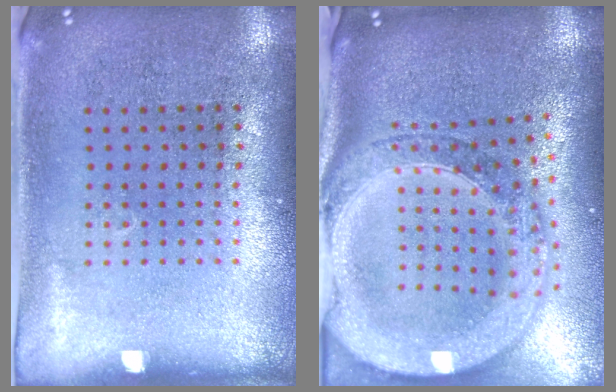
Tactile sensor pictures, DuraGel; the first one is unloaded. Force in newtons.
{"total": 4.0, "press": 3.1, "slide": 2.5}